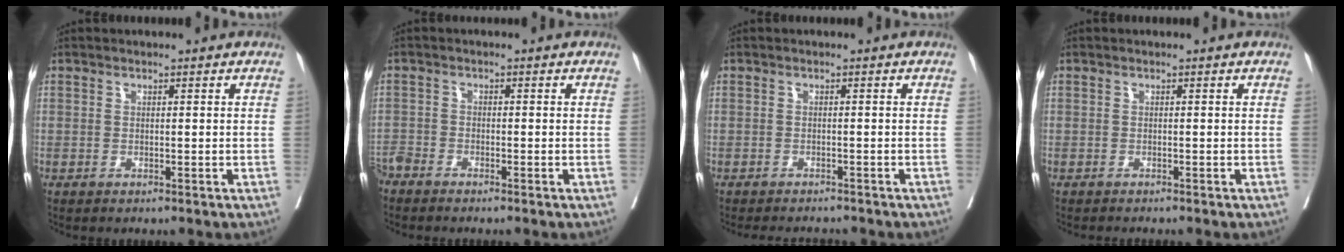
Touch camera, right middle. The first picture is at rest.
{"total": 2.4, "force": [-2.4, 0.1, 0.5], "torque": [-0.006, -0.007, -0.050]}
{"total": 5.1, "force": [-4.8, 0.9, 1.2], "torque": [-0.009, -0.007, -0.065]}
{"total": 1.8, "force": [-1.7, 0.0, 0.7], "torque": [-0.009, -0.002, -0.022]}